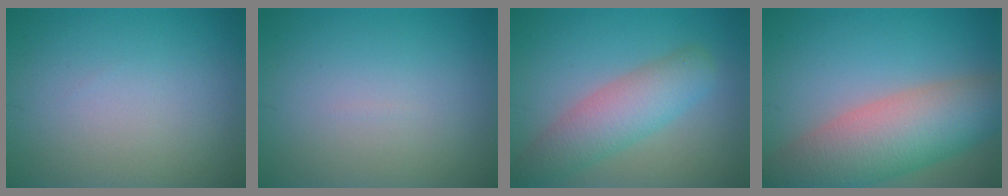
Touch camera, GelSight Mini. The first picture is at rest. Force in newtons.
{"total": 0.0}
{"total": 5.0, "press": 5.0, "slide": 0.3}
{"total": 9.6, "press": 9.6, "slide": 0.6}